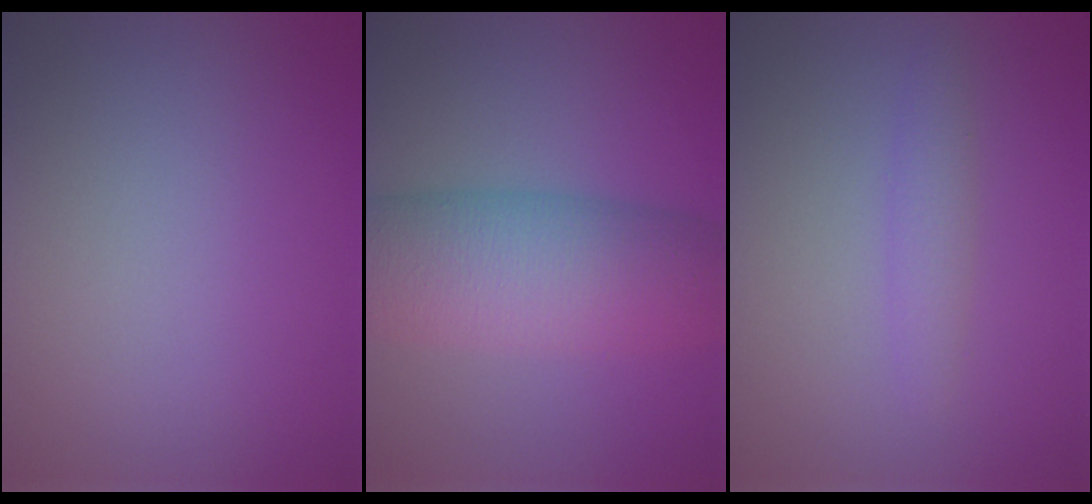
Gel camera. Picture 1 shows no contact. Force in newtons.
{"total": 9.6, "press": 9.6, "slide": 0.1}
{"total": 1.6, "press": 1.6, "slide": 0.1}